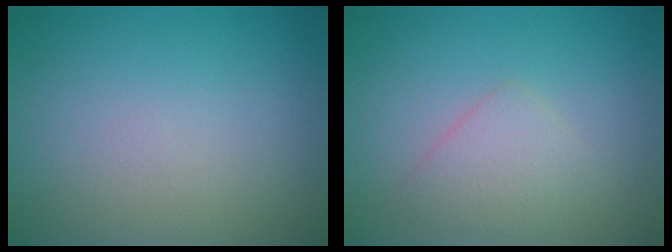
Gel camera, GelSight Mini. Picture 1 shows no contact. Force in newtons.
{"total": 2.2, "press": 2.2, "slide": 0.1}